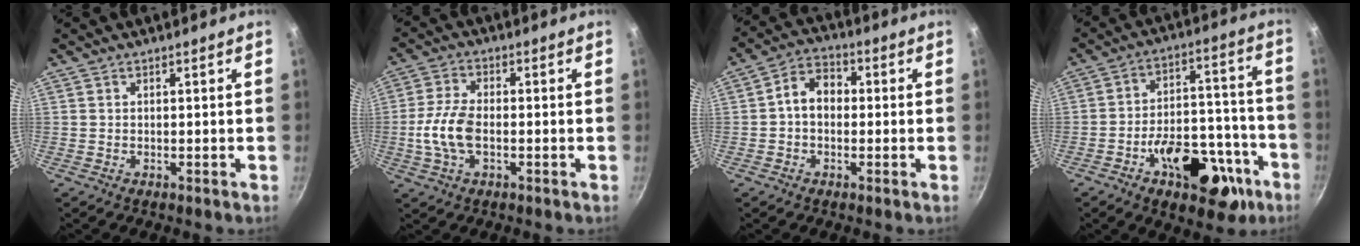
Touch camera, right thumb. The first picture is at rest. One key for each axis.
{"total": 8.7, "fx": -1.5, "fy": 4.4, "fz": 7.3, "tx": -0.152, "ty": 0.016, "tz": -0.037}
{"total": 6.9, "fx": -0.1, "fy": 5.1, "fz": 4.6, "tx": -0.049, "ty": 0.024, "tz": -0.019}
{"total": 20.6, "fx": -10.0, "fy": 11.0, "fz": 14.2, "tx": -0.153, "ty": 0.070, "tz": -0.134}